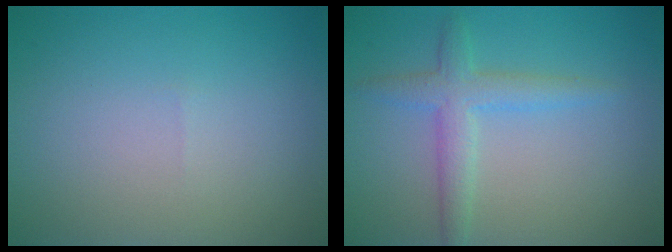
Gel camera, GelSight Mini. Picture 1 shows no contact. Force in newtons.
{"total": 3.1, "press": 3.1, "slide": 0.0}